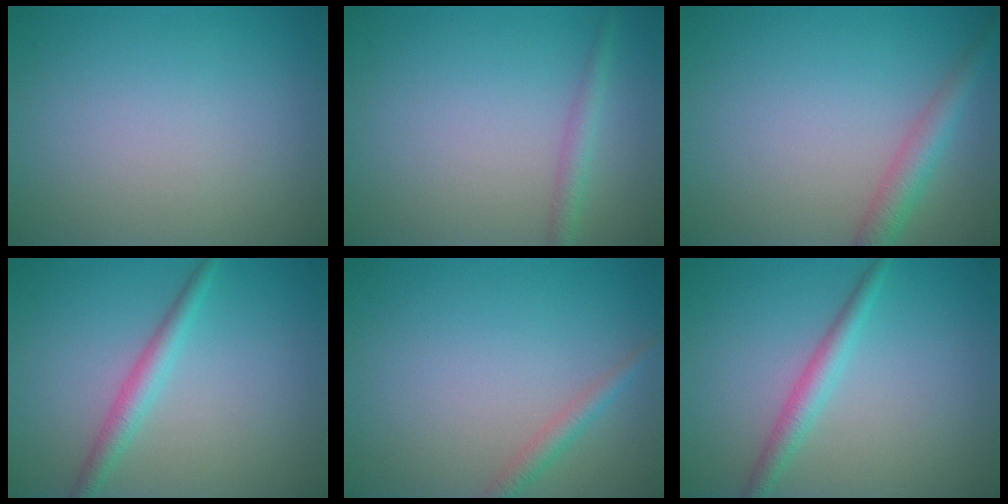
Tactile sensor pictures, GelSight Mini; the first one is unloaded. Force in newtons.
{"total": 1.7, "press": 1.7, "slide": 0.1}
{"total": 2.8, "press": 2.8, "slide": 0.1}
{"total": 2.3, "press": 2.3, "slide": 0.0}
{"total": 1.6, "press": 1.6, "slide": 0.1}
{"total": 2.3, "press": 2.3, "slide": 0.0}